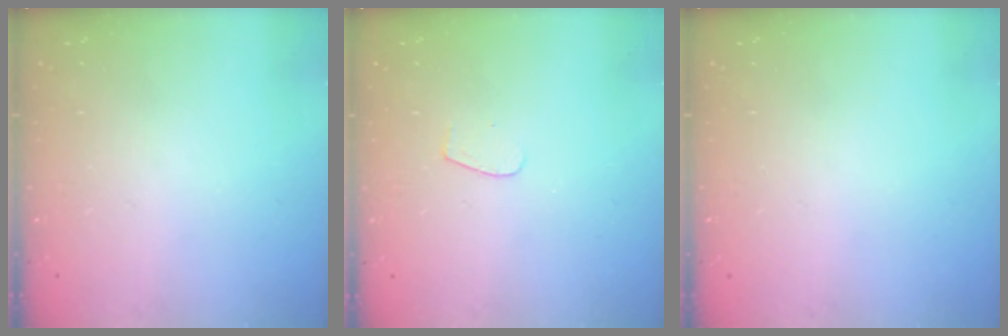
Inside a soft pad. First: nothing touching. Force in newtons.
{"total": 4.0, "press": 4.0, "slide": 0.4}
{"total": 0.0}